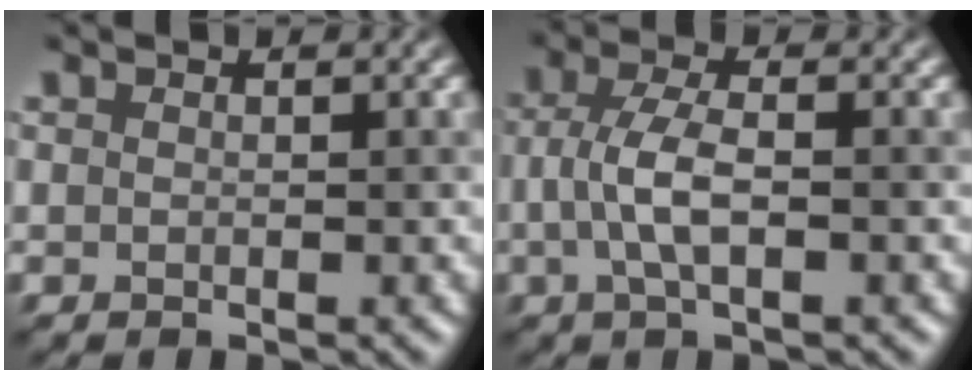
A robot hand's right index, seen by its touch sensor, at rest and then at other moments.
{"total": 3.6, "force": [-0.5, 1.2, 3.4], "torque": [-0.073, 0.004, -0.012]}